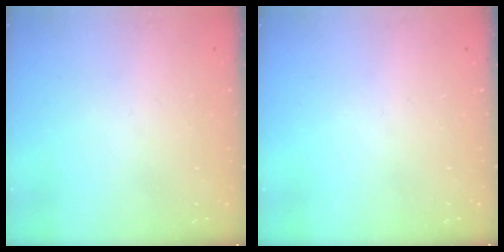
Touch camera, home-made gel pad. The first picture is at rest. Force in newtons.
{"total": 0.0}